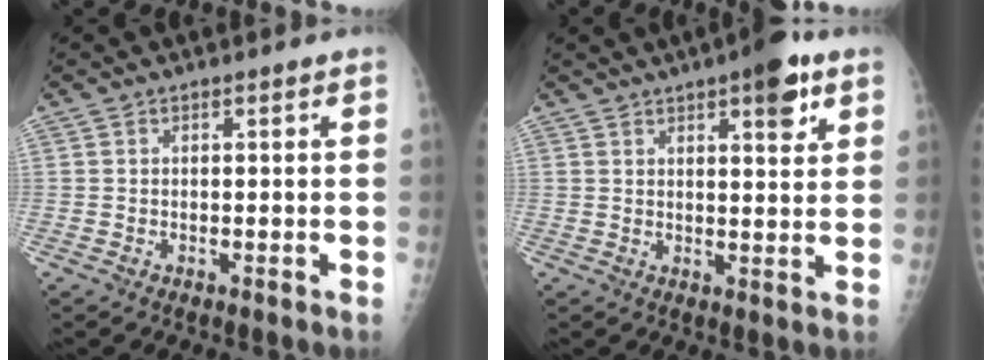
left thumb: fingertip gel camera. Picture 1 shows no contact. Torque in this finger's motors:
{"motor_torque": [0.68, 0.64, 0.33, -0.53, 0.01]}